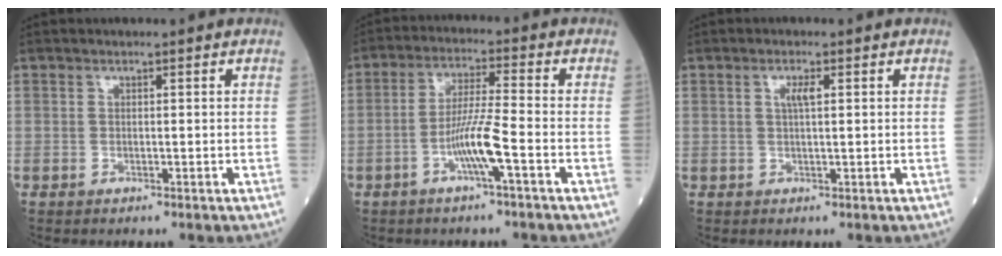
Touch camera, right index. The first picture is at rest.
{"total": 6.6, "force": [-2.7, -0.6, 6.0], "torque": [-0.122, 0.003, -0.053]}
{"total": 1.9, "force": [0.6, 0.3, 1.8], "torque": [-0.036, 0.001, 0.010]}